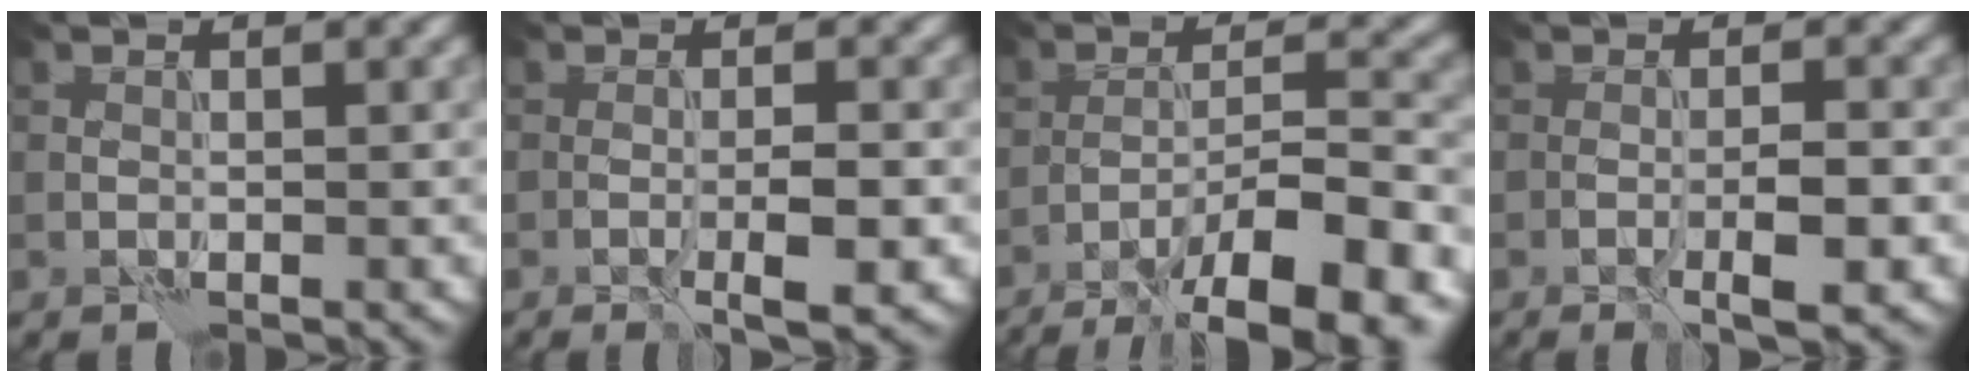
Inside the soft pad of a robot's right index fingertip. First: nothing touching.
{"total": 3.2, "force": [-0.8, 0.5, 3.1], "torque": [-0.052, -0.004, -0.011]}
{"total": 11.0, "force": [-7.4, 2.3, 7.9], "torque": [-0.119, 0.012, -0.113]}
{"total": 3.3, "force": [-1.0, 0.6, 3.1], "torque": [-0.054, -0.002, -0.014]}